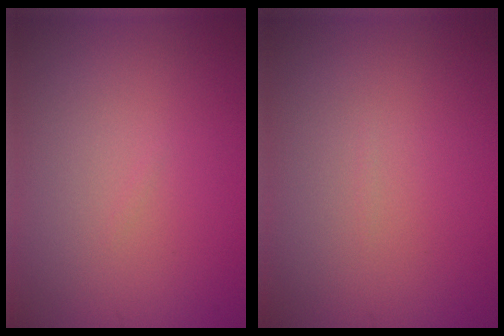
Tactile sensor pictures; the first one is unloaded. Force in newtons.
{"total": 0.0}